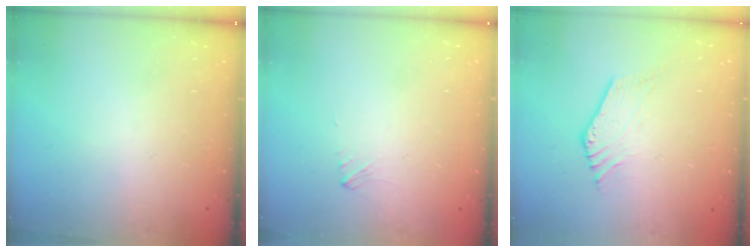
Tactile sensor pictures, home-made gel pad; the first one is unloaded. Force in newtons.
{"total": 1.5, "press": 1.5, "slide": 0.2}
{"total": 2.7, "press": 2.6, "slide": 0.5}